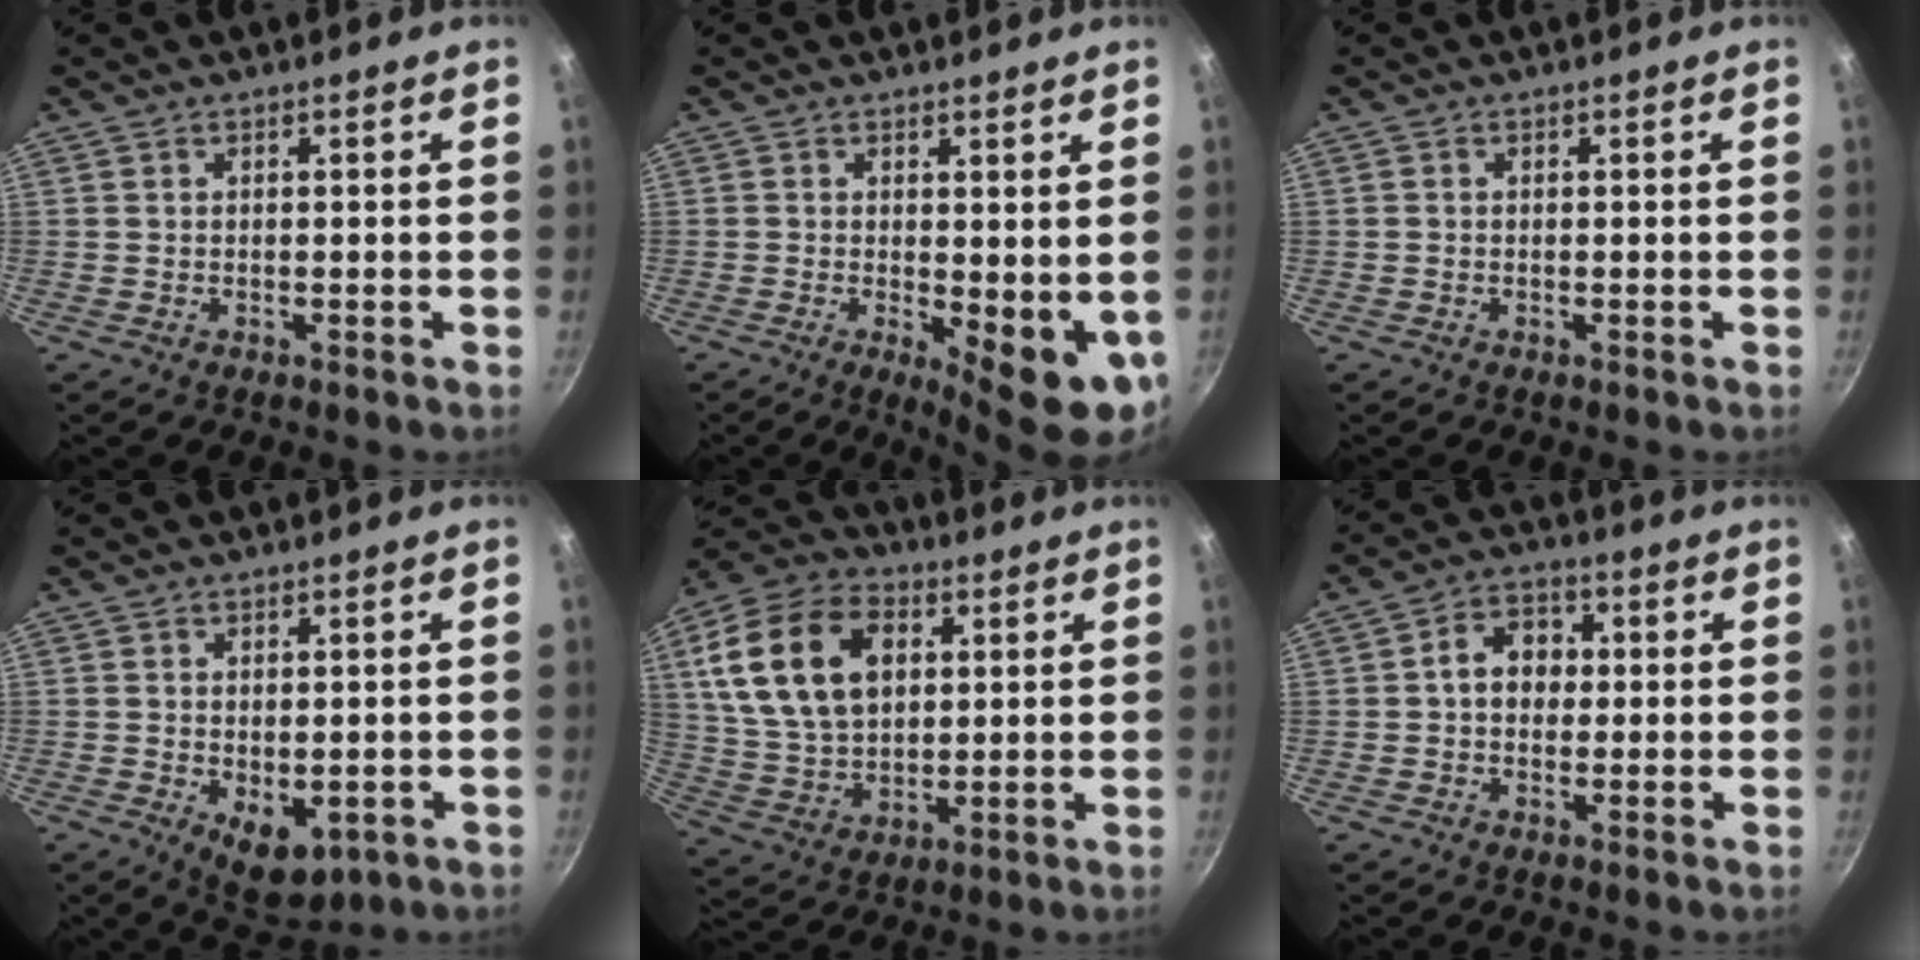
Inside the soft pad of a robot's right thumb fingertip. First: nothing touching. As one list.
[{"total": 8.9, "force": [-0.3, 3.4, 8.2], "torque": [-0.091, -0.014, 0.006]}, {"total": 0.0}, {"total": 6.9, "force": [-1.4, 4.2, 5.3], "torque": [-0.058, -0.009, -0.006]}, {"total": 20.4, "force": [5.3, 13.9, 14.0], "torque": [-0.241, 0.000, 0.097]}, {"total": 7.1, "force": [0.4, 5.6, 4.3], "torque": [-0.038, 0.016, -0.004]}]